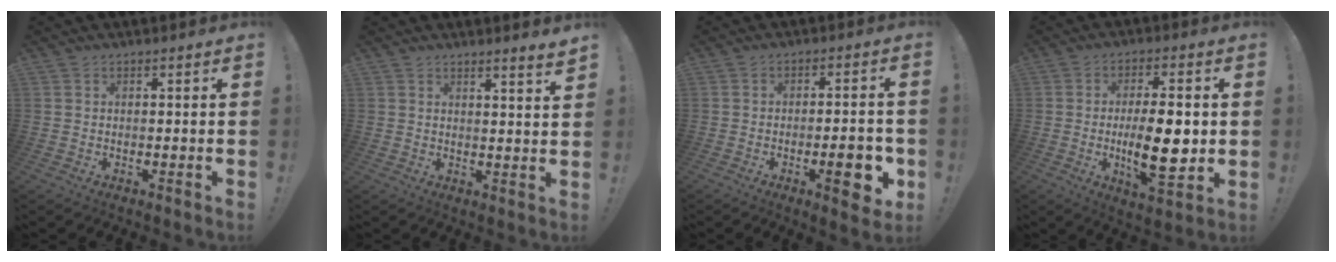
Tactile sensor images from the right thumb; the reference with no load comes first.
{"total": 3.3, "force": [2.6, -0.7, 2.0], "torque": [-0.025, -0.024, 0.041]}
{"total": 10.4, "force": [-3.6, 2.9, 9.3], "torque": [-0.108, 0.005, -0.053]}
{"total": 15.0, "force": [-1.2, 5.2, 14.0], "torque": [-0.237, -0.009, -0.024]}